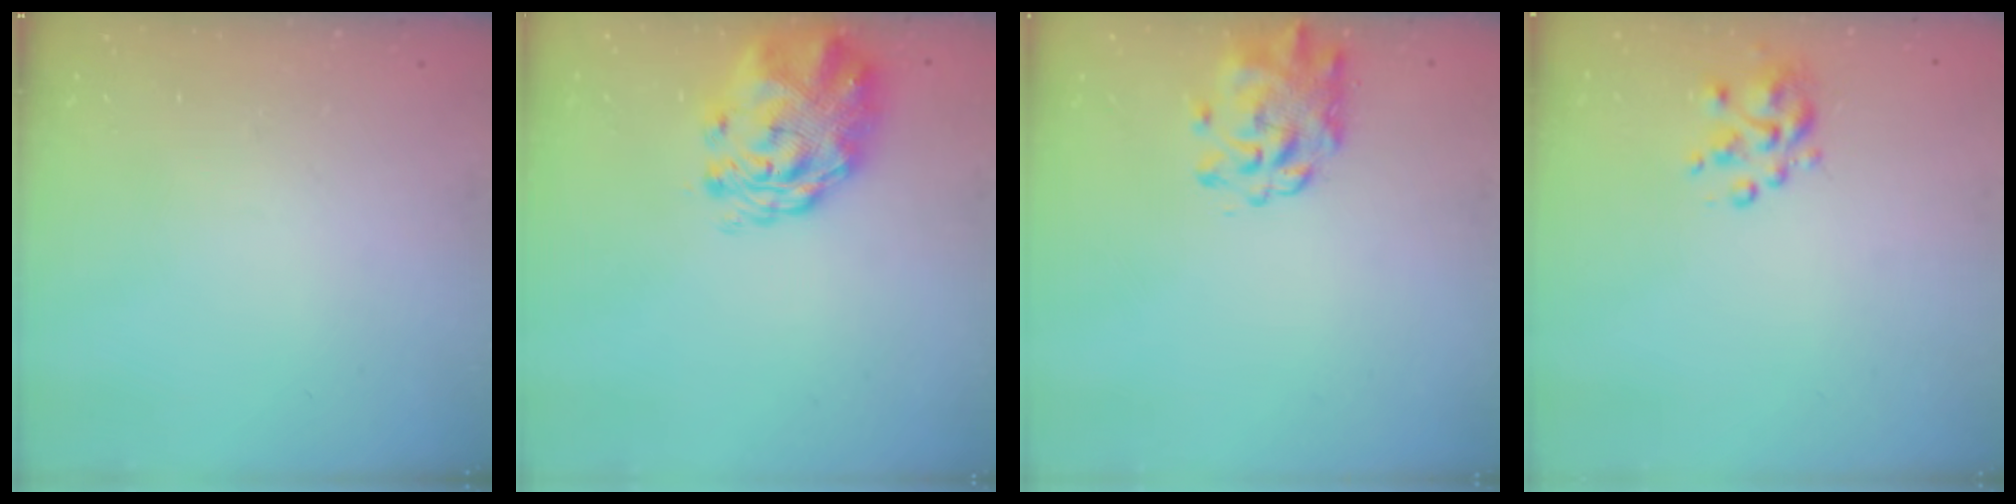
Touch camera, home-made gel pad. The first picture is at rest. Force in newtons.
{"total": 3.6, "press": 3.5, "slide": 1.1}
{"total": 2.8, "press": 2.6, "slide": 0.8}
{"total": 4.7, "press": 4.6, "slide": 0.7}